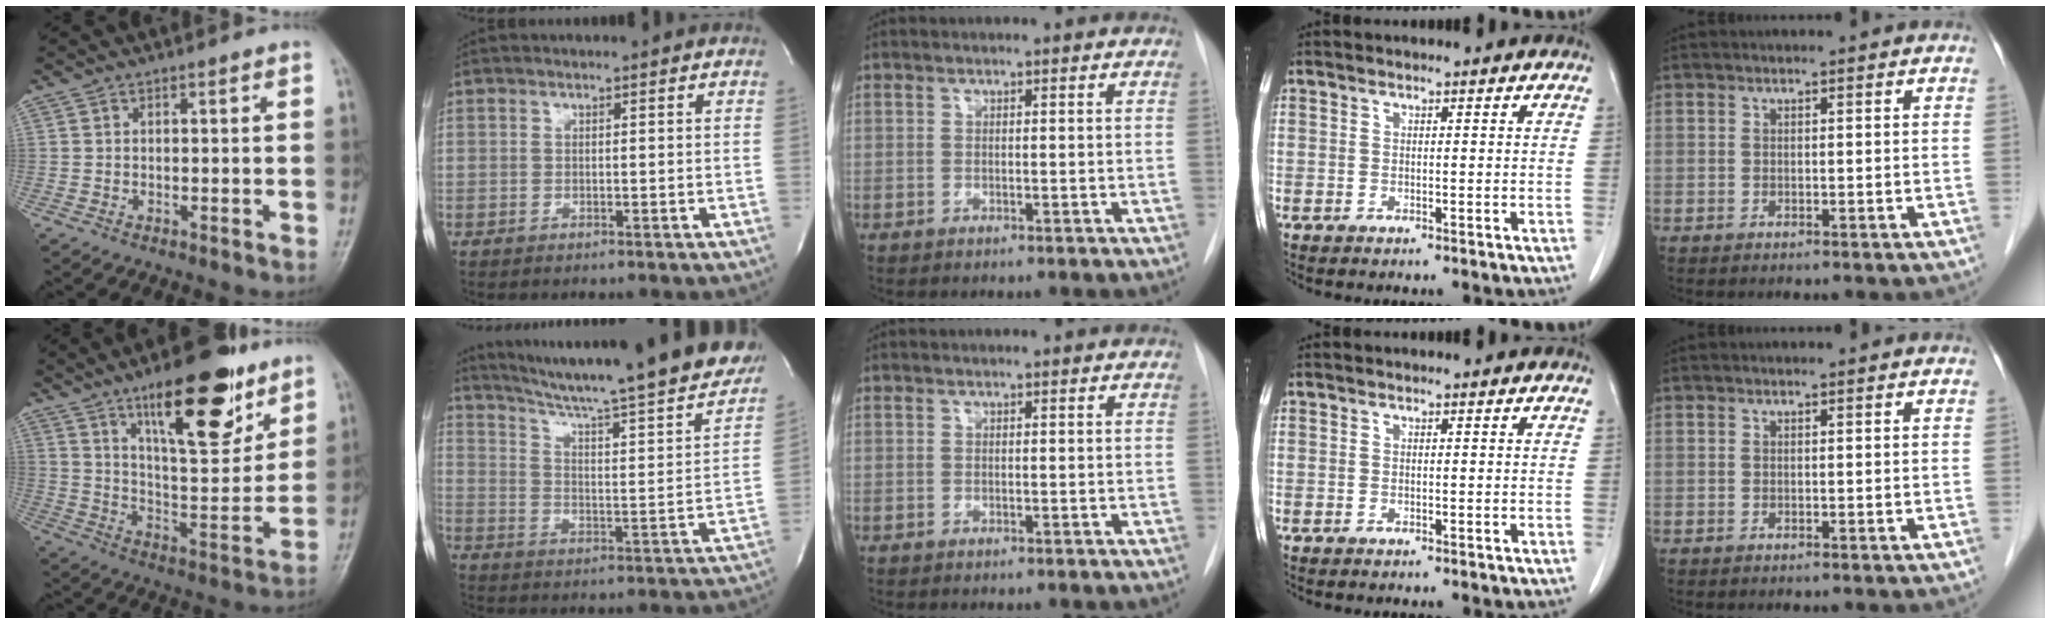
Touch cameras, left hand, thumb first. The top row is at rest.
{"thumb": {"total": 20.4, "force": [12.3, 7.0, 14.7], "torque": [-0.181, -0.066, 0.202]}, "index": {"total": 28.2, "force": [24.9, 1.7, 13.0], "torque": [-0.205, -0.069, 0.325]}}